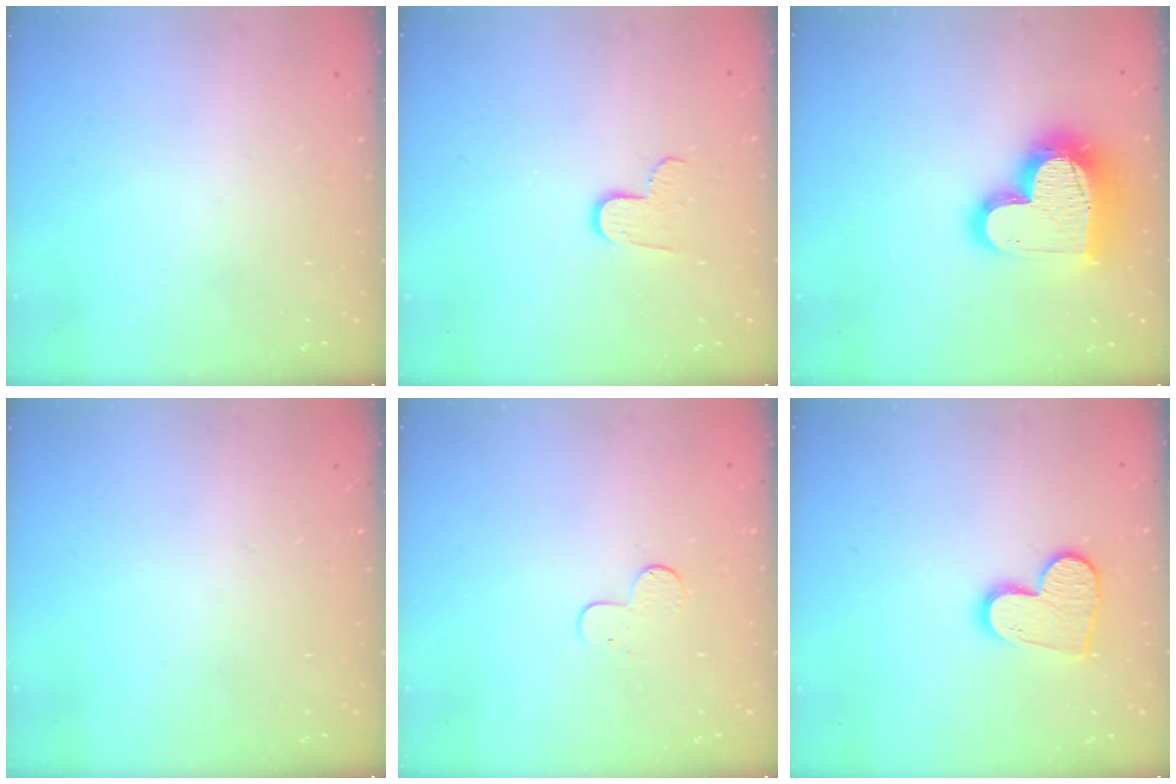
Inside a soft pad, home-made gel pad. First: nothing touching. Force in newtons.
{"total": 6.7, "press": 6.6, "slide": 0.4}
{"total": 19.3, "press": 19.2, "slide": 1.7}
{"total": 0.0}
{"total": 5.5, "press": 5.5, "slide": 0.5}
{"total": 12.2, "press": 12.2, "slide": 1.1}